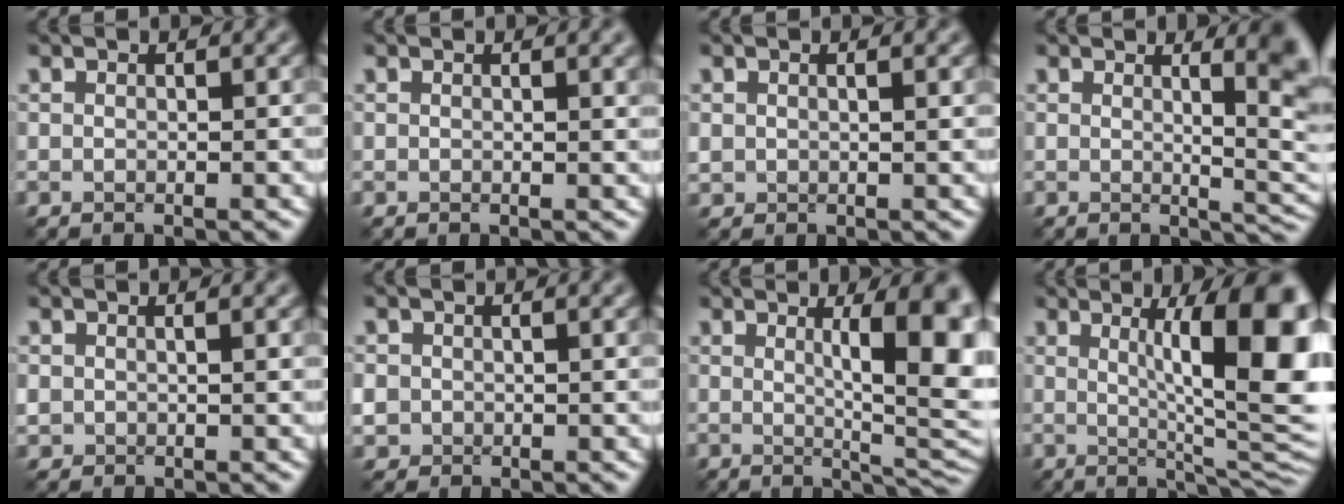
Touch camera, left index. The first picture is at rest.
{"total": 1.7, "force": [0.8, 0.5, 1.4], "torque": [-0.011, 0.001, 0.010]}
{"total": 1.2, "force": [0.7, 0.6, 0.8], "torque": [-0.017, -0.004, 0.014]}
{"total": 6.1, "force": [1.6, 1.9, 5.6], "torque": [-0.041, -0.008, 0.023]}
{"total": 1.4, "force": [0.6, 1.0, 0.8], "torque": [-0.018, -0.004, 0.013]}
{"total": 2.3, "force": [0.2, 2.1, 1.0], "torque": [-0.023, -0.005, 0.005]}
{"total": 10.0, "force": [2.1, 2.7, 9.5], "torque": [-0.109, -0.006, 0.037]}
{"total": 13.6, "force": [2.7, 3.3, 12.9], "torque": [-0.133, -0.005, 0.043]}